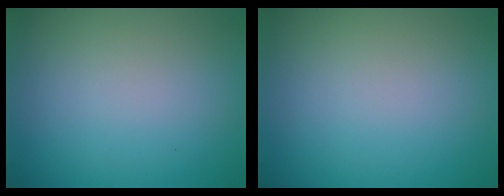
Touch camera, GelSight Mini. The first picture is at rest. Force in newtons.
{"total": 0.0}